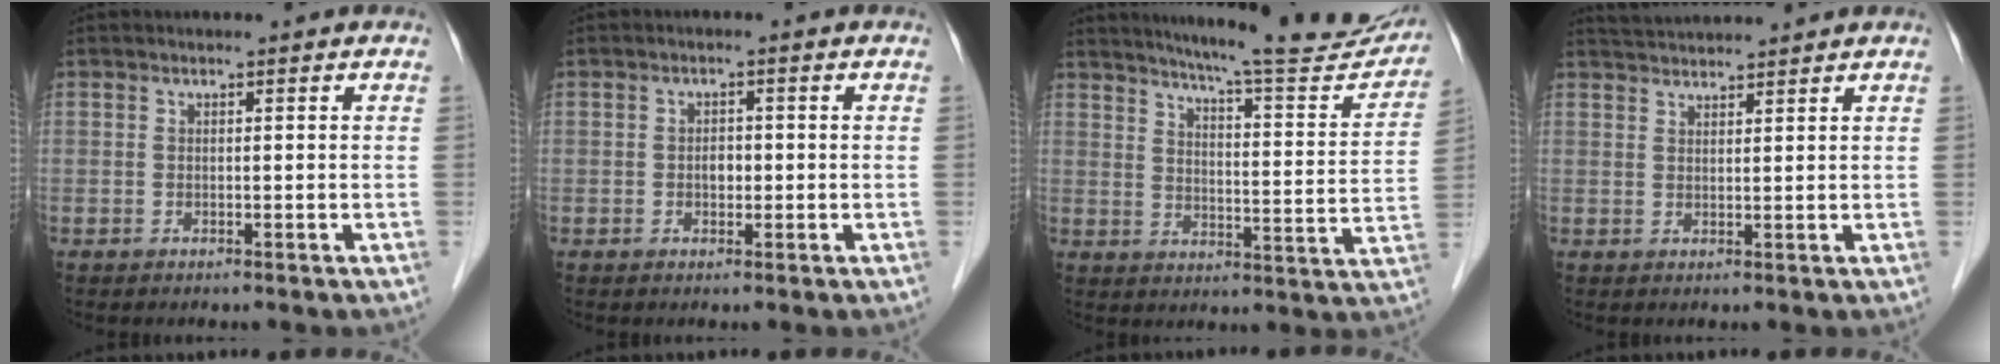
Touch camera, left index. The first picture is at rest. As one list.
[{"total": 1.7, "force": [-0.3, 1.1, 1.2], "torque": [-0.018, 0.005, -0.005]}, {"total": 19.9, "force": [18.3, 1.5, 7.8], "torque": [-0.106, -0.056, 0.228]}, {"total": 4.8, "force": [4.7, -0.4, 0.9], "torque": [-0.018, 0.032, 0.079]}]